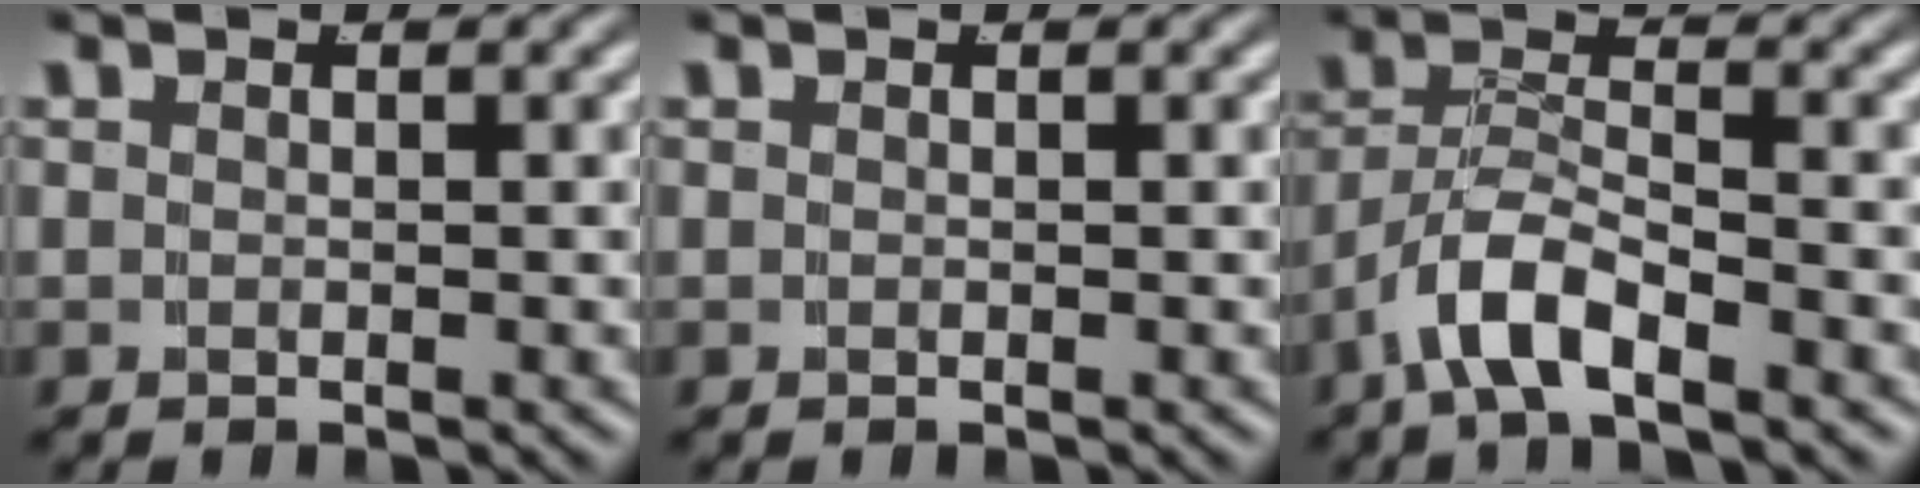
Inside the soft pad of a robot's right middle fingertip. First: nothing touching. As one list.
[{"total": 0.0}, {"total": 4.2, "force": [-2.7, 1.6, 2.8], "torque": [-0.064, -0.013, -0.042]}]